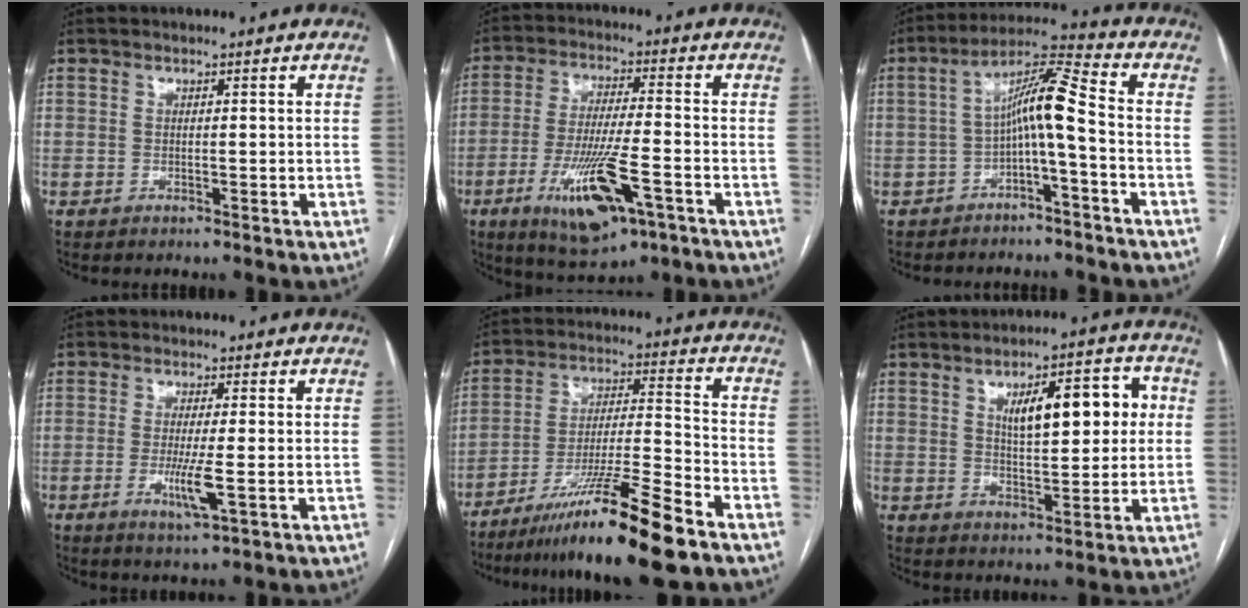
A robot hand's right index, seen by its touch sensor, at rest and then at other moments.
{"total": 13.2, "force": [-5.8, 2.4, 11.6], "torque": [-0.223, -0.022, -0.092]}
{"total": 8.2, "force": [-1.8, 0.3, 8.0], "torque": [-0.136, 0.034, -0.033]}
{"total": 4.9, "force": [-1.1, 0.1, 4.8], "torque": [-0.097, -0.012, -0.017]}
{"total": 17.2, "force": [-12.0, -0.2, 12.4], "torque": [-0.212, -0.029, -0.208]}
{"total": 10.7, "force": [2.6, 3.5, 9.7], "torque": [-0.141, 0.023, 0.044]}